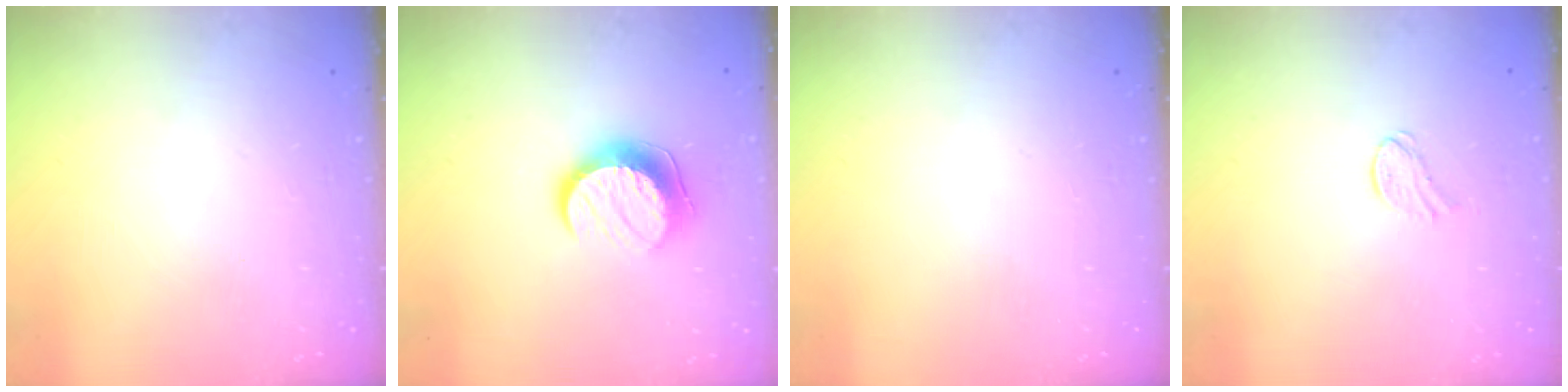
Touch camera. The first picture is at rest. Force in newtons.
{"total": 10.3, "press": 10.3, "slide": 0.3}
{"total": 0.0}
{"total": 6.1, "press": 6.1, "slide": 0.6}